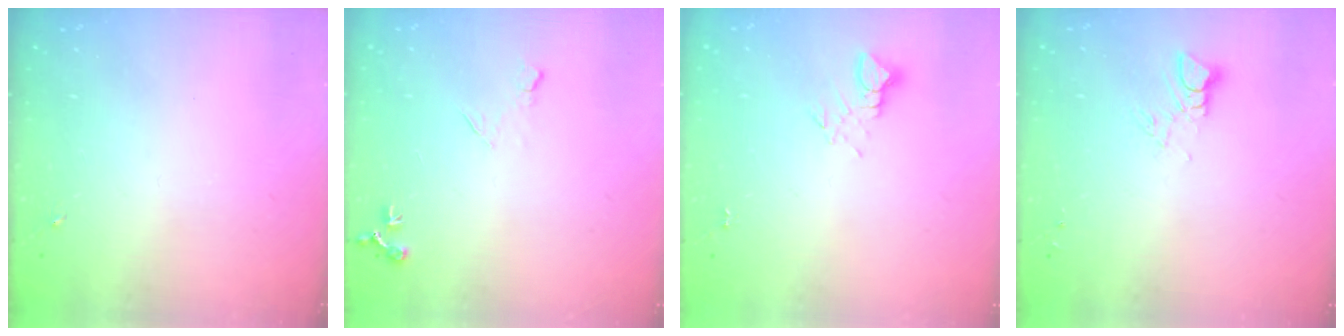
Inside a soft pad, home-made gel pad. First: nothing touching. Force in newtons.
{"total": 7.0, "press": 7.0, "slide": 0.8}
{"total": 3.9, "press": 3.9, "slide": 0.3}
{"total": 3.6, "press": 3.6, "slide": 0.1}